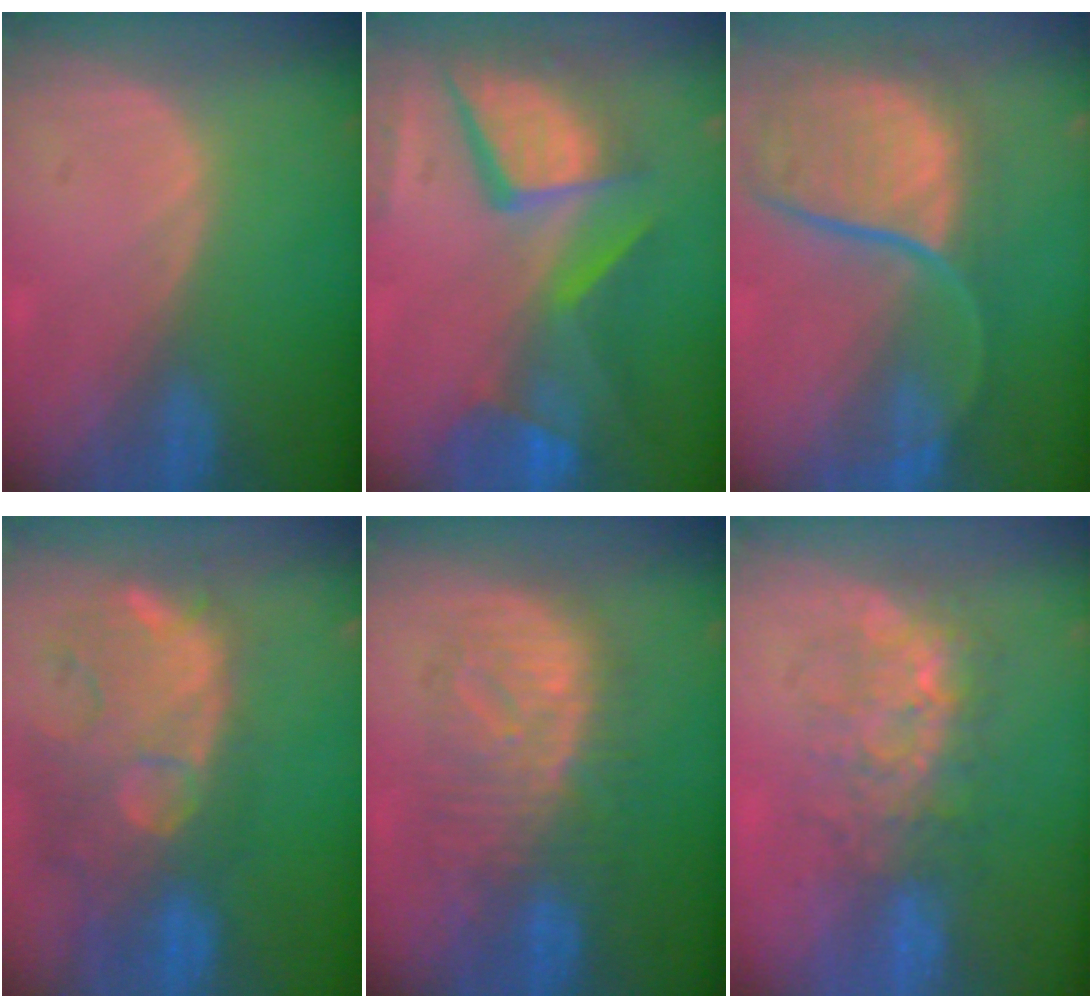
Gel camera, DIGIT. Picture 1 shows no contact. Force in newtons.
{"total": 12.4, "press": 10.2, "slide": 7.1}
{"total": 12.1, "press": 9.8, "slide": 7.1}
{"total": 13.1, "press": 11.3, "slide": 6.5}
{"total": 9.0, "press": 9.0, "slide": 0.3}
{"total": 7.6, "press": 7.3, "slide": 1.9}